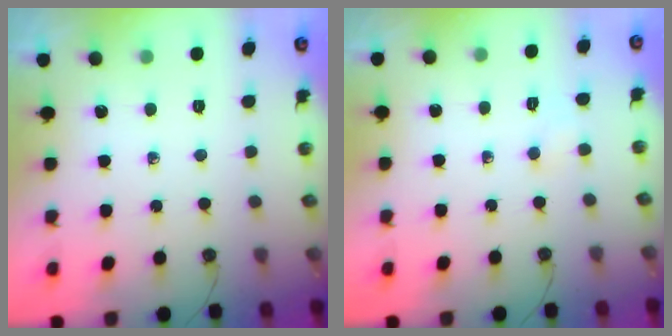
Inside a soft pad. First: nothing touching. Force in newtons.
{"total": 14.4, "press": 3.2, "slide": 14.0}